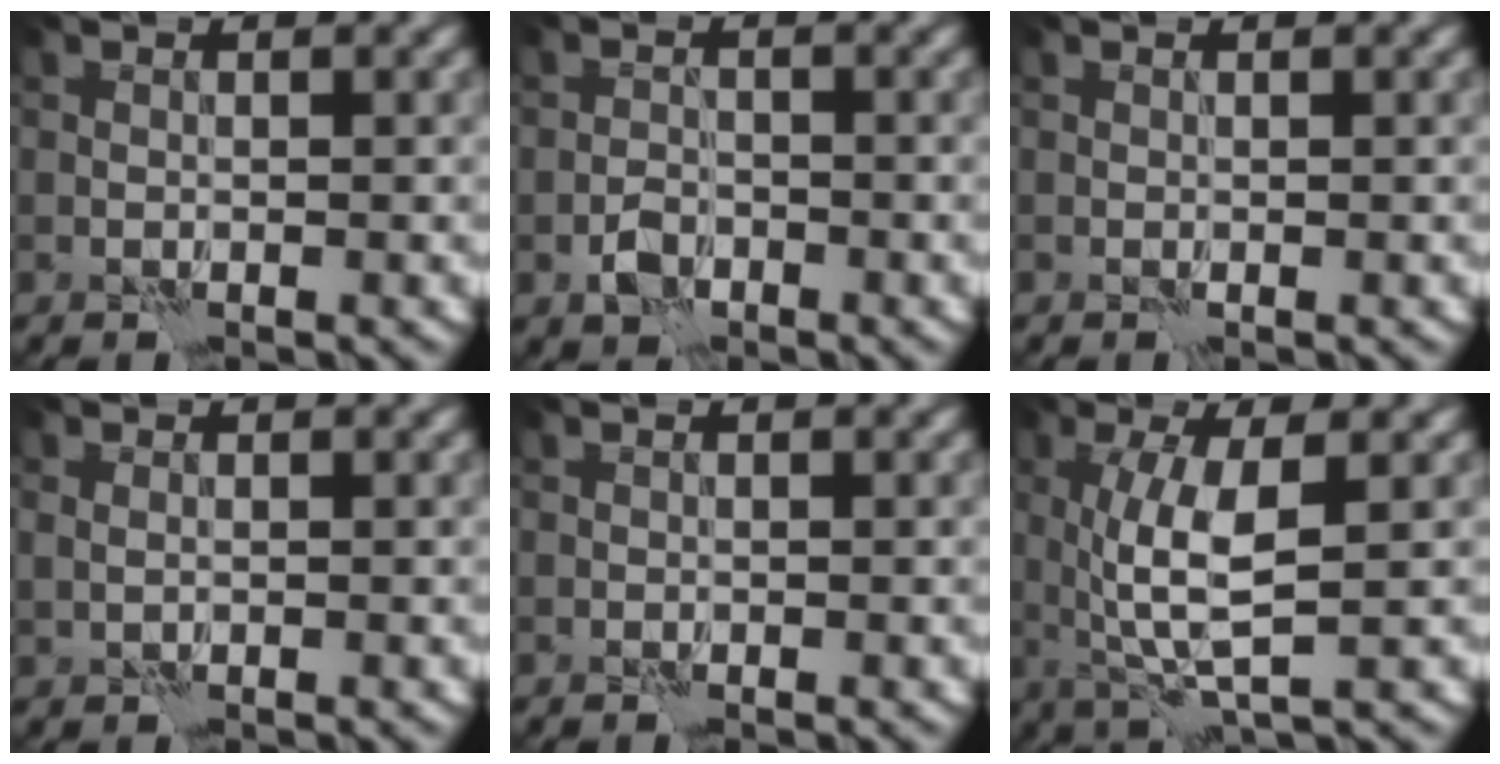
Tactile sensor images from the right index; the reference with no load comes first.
{"total": 2.1, "force": [-1.2, 1.3, 1.1], "torque": [-0.017, 0.006, -0.026]}
{"total": 0.0}
{"total": 1.2, "force": [0.0, 0.9, 0.8], "torque": [-0.015, -0.002, 0.003]}
{"total": 0.0}
{"total": 5.6, "force": [0.6, 1.5, 5.3], "torque": [-0.114, -0.004, 0.012]}